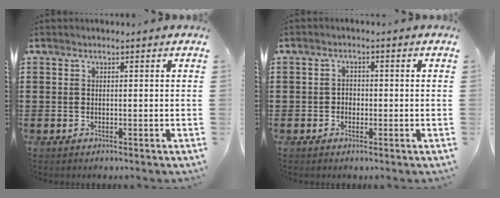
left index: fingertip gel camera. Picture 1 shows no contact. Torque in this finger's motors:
{"motor_torque": [0.08, 0.09, 0.04, 0.01]}